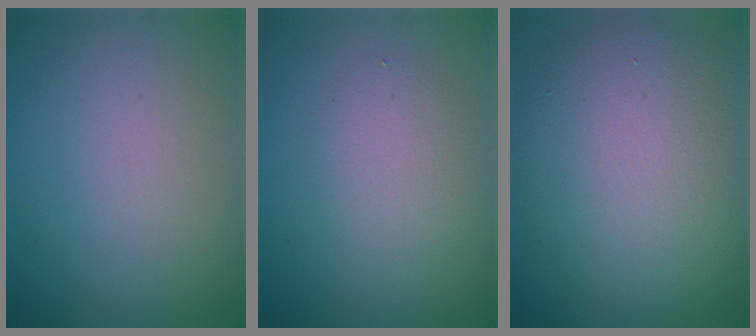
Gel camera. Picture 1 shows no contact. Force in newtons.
{"total": 3.0, "press": 3.0, "slide": 0.2}
{"total": 11.7, "press": 11.7, "slide": 0.7}